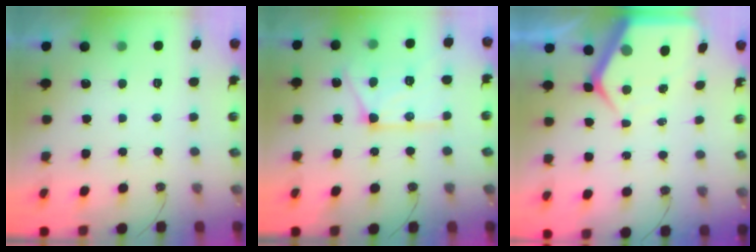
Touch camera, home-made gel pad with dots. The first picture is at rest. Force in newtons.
{"total": 15.8, "press": 15.8, "slide": 1.2}
{"total": 8.7, "press": 8.6, "slide": 0.8}